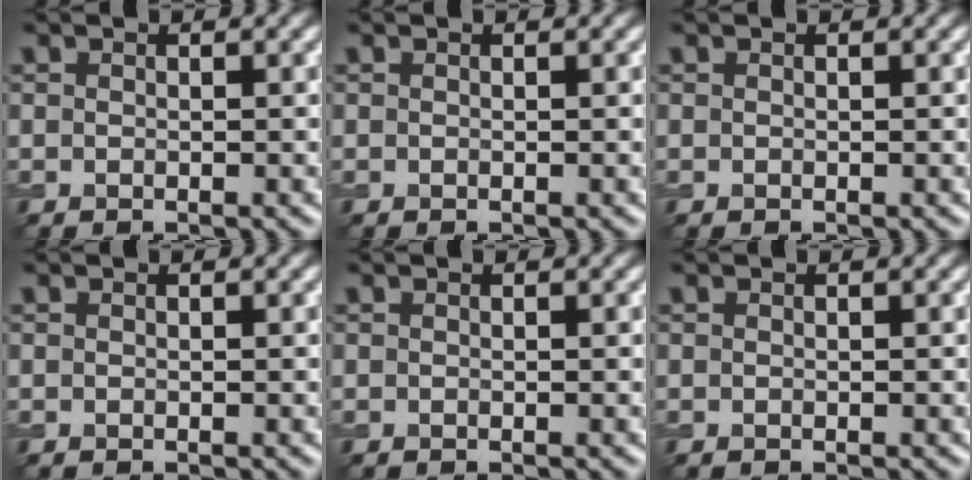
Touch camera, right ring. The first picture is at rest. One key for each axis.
{"total": 0.0}
{"total": 0.0}
{"total": 0.0}
{"total": 0.0}
{"total": 0.0}